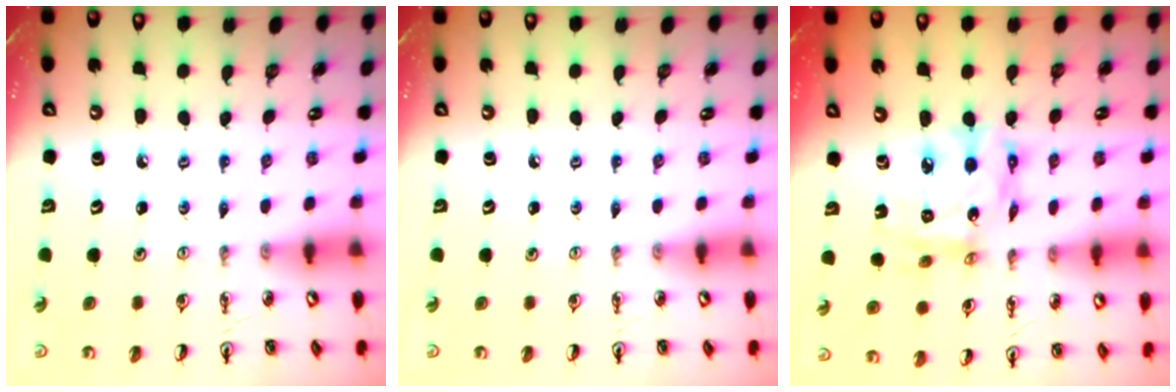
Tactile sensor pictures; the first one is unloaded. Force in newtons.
{"total": 0.0}
{"total": 12.9, "press": 12.8, "slide": 1.7}